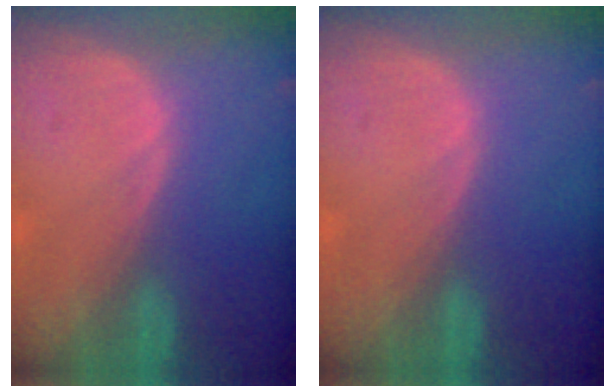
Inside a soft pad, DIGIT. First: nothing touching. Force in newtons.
{"total": 0.0}